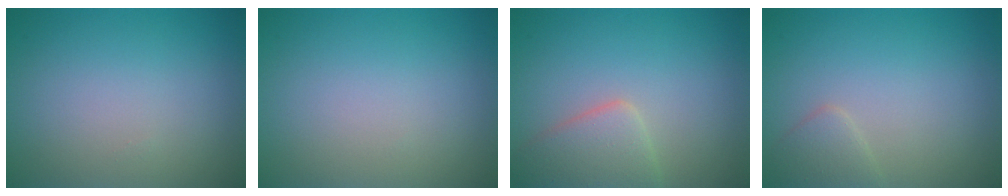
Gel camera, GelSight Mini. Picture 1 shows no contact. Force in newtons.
{"total": 0.0}
{"total": 3.5, "press": 3.5, "slide": 0.2}
{"total": 1.6, "press": 1.6, "slide": 0.1}